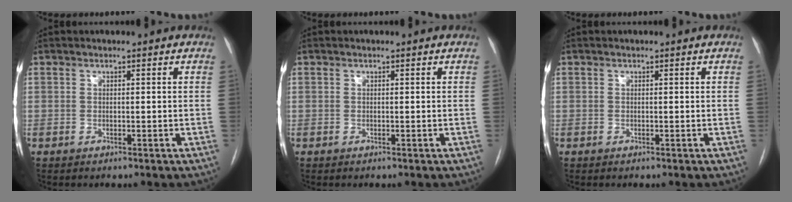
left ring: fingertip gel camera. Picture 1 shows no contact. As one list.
[{"total": 0.0}, {"total": 0.0}]